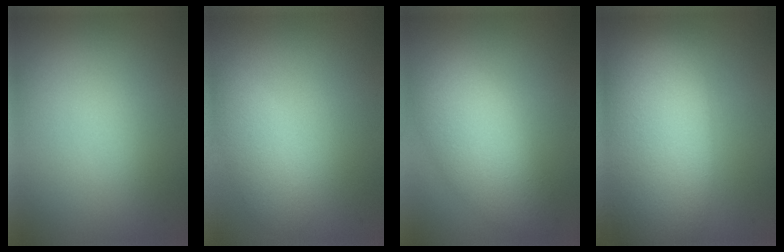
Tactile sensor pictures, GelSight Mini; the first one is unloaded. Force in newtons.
{"total": 2.3, "press": 2.3, "slide": 0.2}
{"total": 5.1, "press": 5.1, "slide": 0.1}
{"total": 11.1, "press": 11.1, "slide": 0.6}